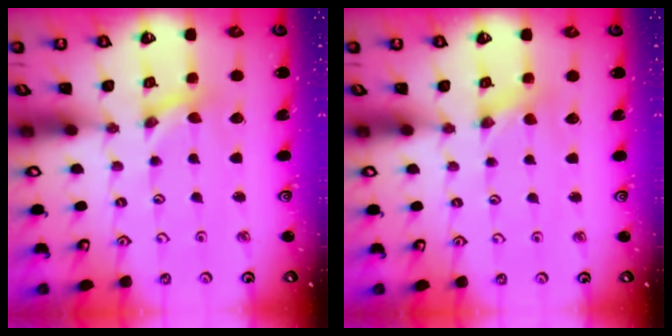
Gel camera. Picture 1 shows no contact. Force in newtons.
{"total": 1.8, "press": 1.8, "slide": 0.3}